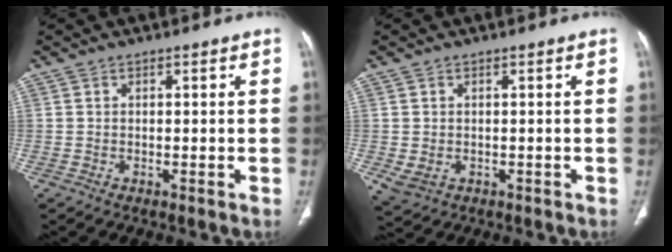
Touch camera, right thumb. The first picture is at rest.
{"total": 3.3, "force": [-0.5, 2.6, 1.9], "torque": [-0.043, -0.003, 0.008]}